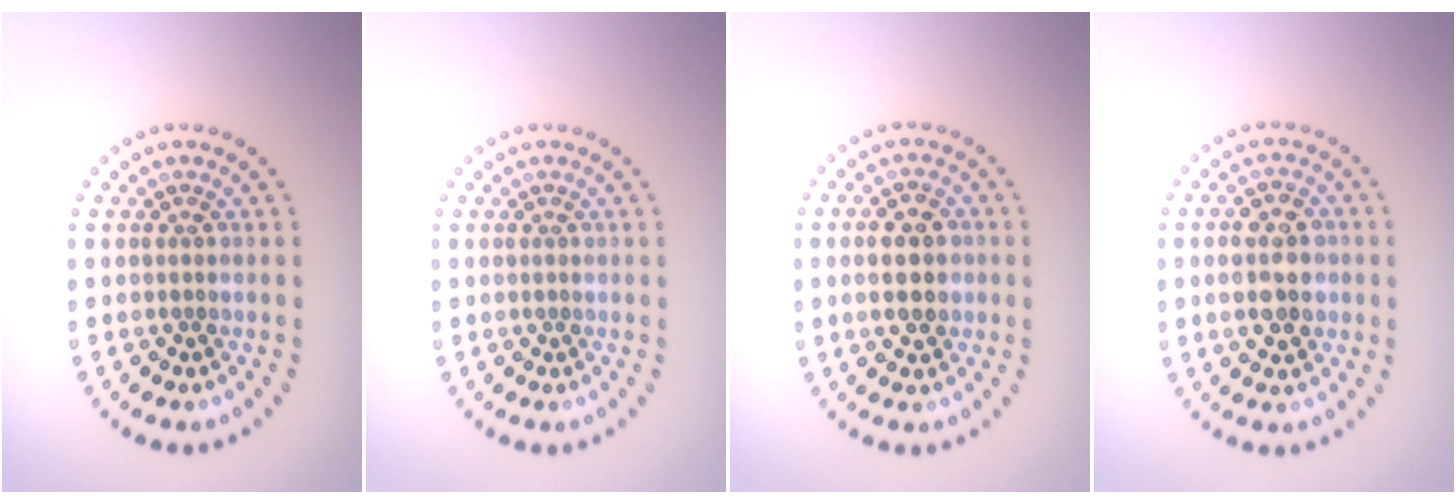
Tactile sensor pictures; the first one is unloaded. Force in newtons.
{"total": 0.0}
{"total": 4.4, "press": 4.4, "slide": 0.2}
{"total": 4.3, "press": 4.2, "slide": 0.5}